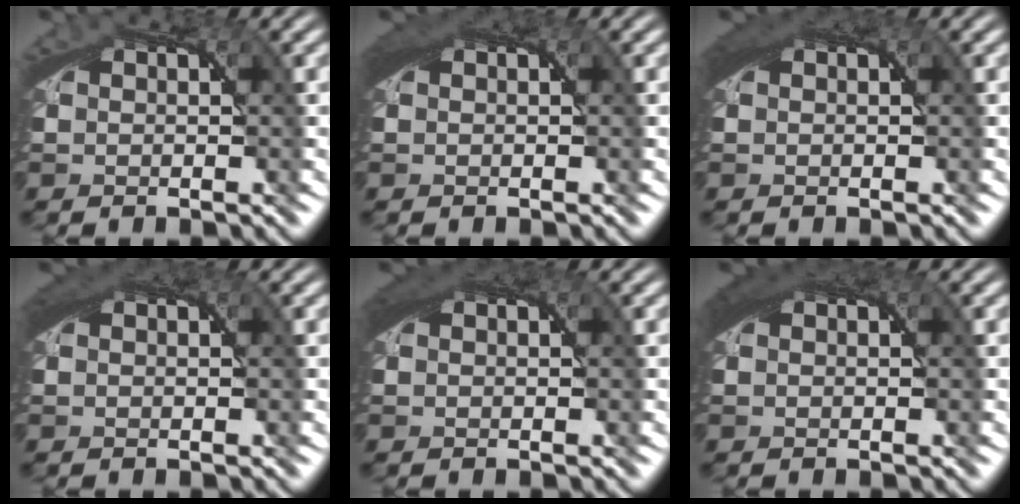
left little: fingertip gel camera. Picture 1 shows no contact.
{"total": 1.7, "force": [0.6, 0.9, 1.3], "torque": [-0.026, -0.002, 0.009]}
{"total": 2.0, "force": [0.7, 1.0, 1.6], "torque": [-0.031, -0.001, 0.012]}
{"total": 1.7, "force": [0.7, 0.9, 1.3], "torque": [-0.025, -0.001, 0.011]}
{"total": 1.9, "force": [0.7, 1.0, 1.5], "torque": [-0.030, -0.002, 0.012]}
{"total": 2.5, "force": [0.9, 1.2, 2.0], "torque": [-0.038, -0.001, 0.016]}